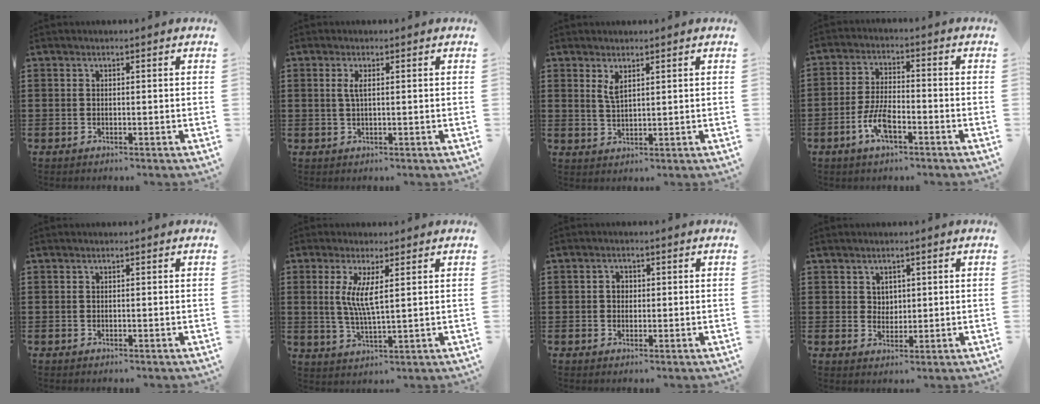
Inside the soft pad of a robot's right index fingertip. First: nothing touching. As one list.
[{"total": 1.9, "force": [0.4, 0.4, 1.8], "torque": [-0.036, 0.003, 0.005]}, {"total": 2.5, "force": [1.5, 0.9, 1.9], "torque": [-0.041, 0.003, 0.026]}, {"total": 6.4, "force": [-3.1, 2.4, 5.1], "torque": [-0.125, -0.004, -0.064]}, {"total": 0.0}, {"total": 5.6, "force": [1.3, 0.9, 5.3], "torque": [-0.107, -0.003, 0.022]}, {"total": 1.7, "force": [0.1, 1.4, 0.9], "torque": [-0.021, 0.008, 0.000]}, {"total": 2.3, "force": [1.3, 1.8, 0.5], "torque": [-0.016, 0.009, 0.025]}]